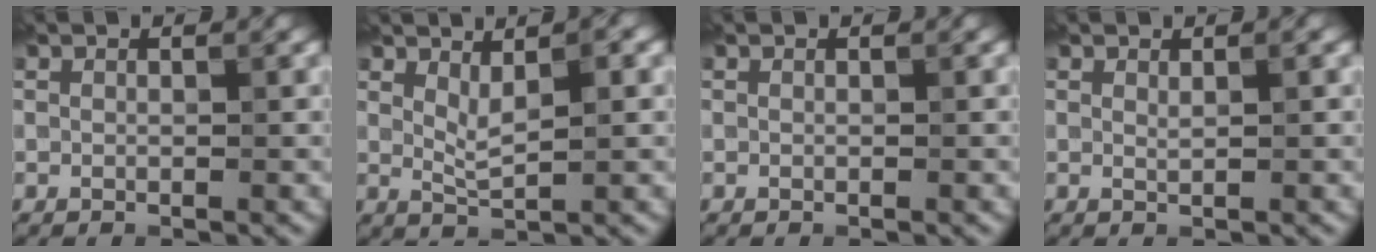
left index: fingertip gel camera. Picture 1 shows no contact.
{"total": 2.2, "force": [0.6, 0.5, 2.0], "torque": [-0.041, -0.003, 0.020]}
{"total": 0.0}
{"total": 0.0}